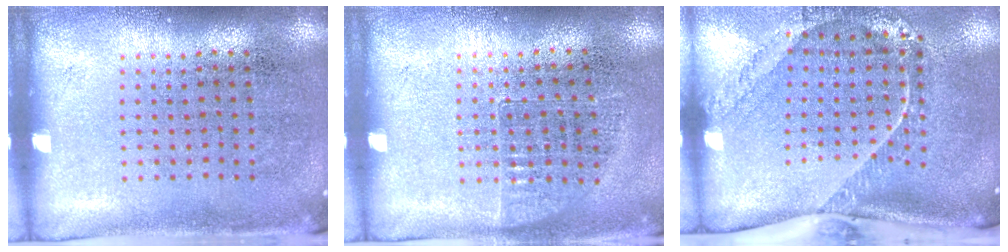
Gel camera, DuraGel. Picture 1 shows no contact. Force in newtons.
{"total": 0.7, "press": 0.7, "slide": 0.1}
{"total": 2.5, "press": 1.8, "slide": 1.8}